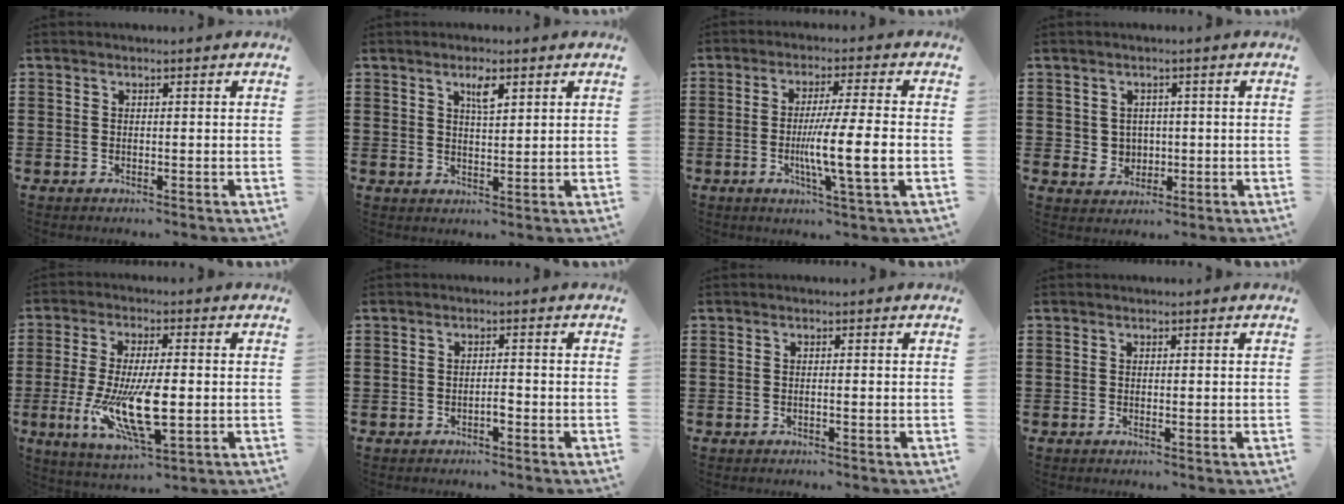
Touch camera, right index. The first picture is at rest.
{"total": 3.2, "force": [1.8, 0.8, 2.5], "torque": [-0.040, -0.003, 0.026]}
{"total": 9.6, "force": [-1.8, 0.1, 9.5], "torque": [-0.165, -0.014, -0.034]}
{"total": 2.5, "force": [0.5, 2.4, 0.6], "torque": [-0.022, 0.010, 0.007]}
{"total": 13.0, "force": [-2.1, 4.5, 12.0], "torque": [-0.251, -0.021, -0.034]}
{"total": 1.7, "force": [-0.8, 0.3, 1.5], "torque": [-0.029, 0.000, -0.015]}
{"total": 0.7, "force": [-0.4, -0.1, 0.6], "torque": [-0.010, -0.002, -0.008]}
{"total": 0.6, "force": [-0.1, 0.0, 0.6], "torque": [-0.009, -0.003, -0.002]}